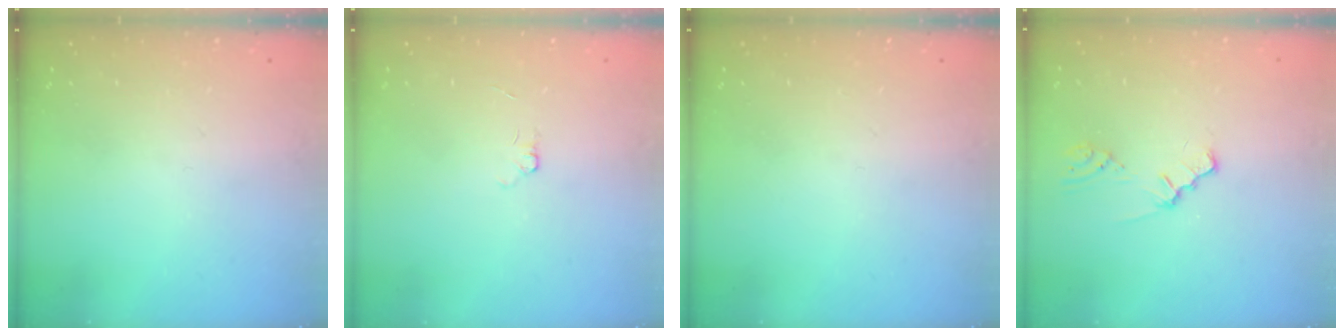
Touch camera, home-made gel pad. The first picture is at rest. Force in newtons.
{"total": 2.2, "press": 2.1, "slide": 0.3}
{"total": 0.0}
{"total": 0.9, "press": 0.8, "slide": 0.2}